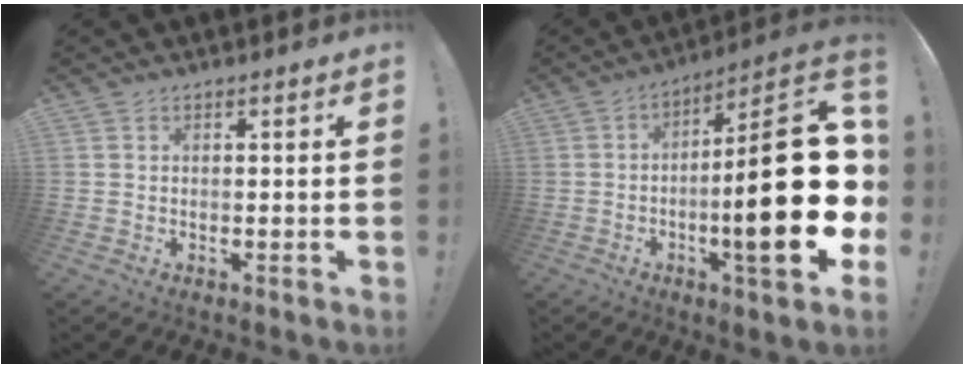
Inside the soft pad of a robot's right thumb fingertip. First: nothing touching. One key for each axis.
{"total": 28.2, "fx": -3.1, "fy": 7.3, "fz": 27.0, "tx": -0.406, "ty": 0.011, "tz": -0.048}